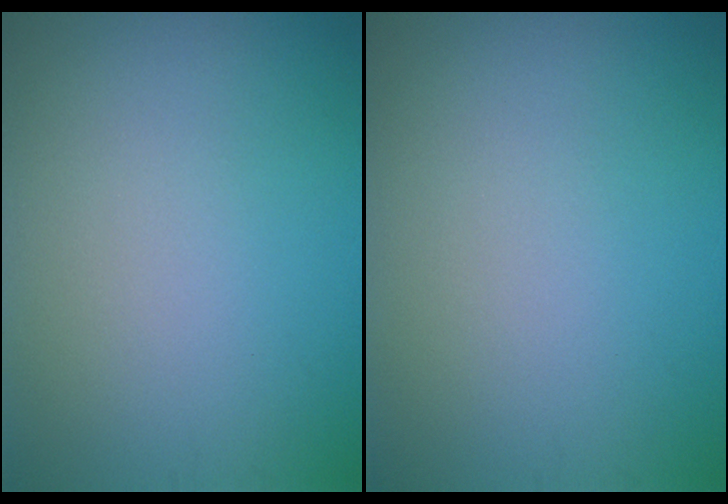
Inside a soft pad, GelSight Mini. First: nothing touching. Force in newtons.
{"total": 0.0}